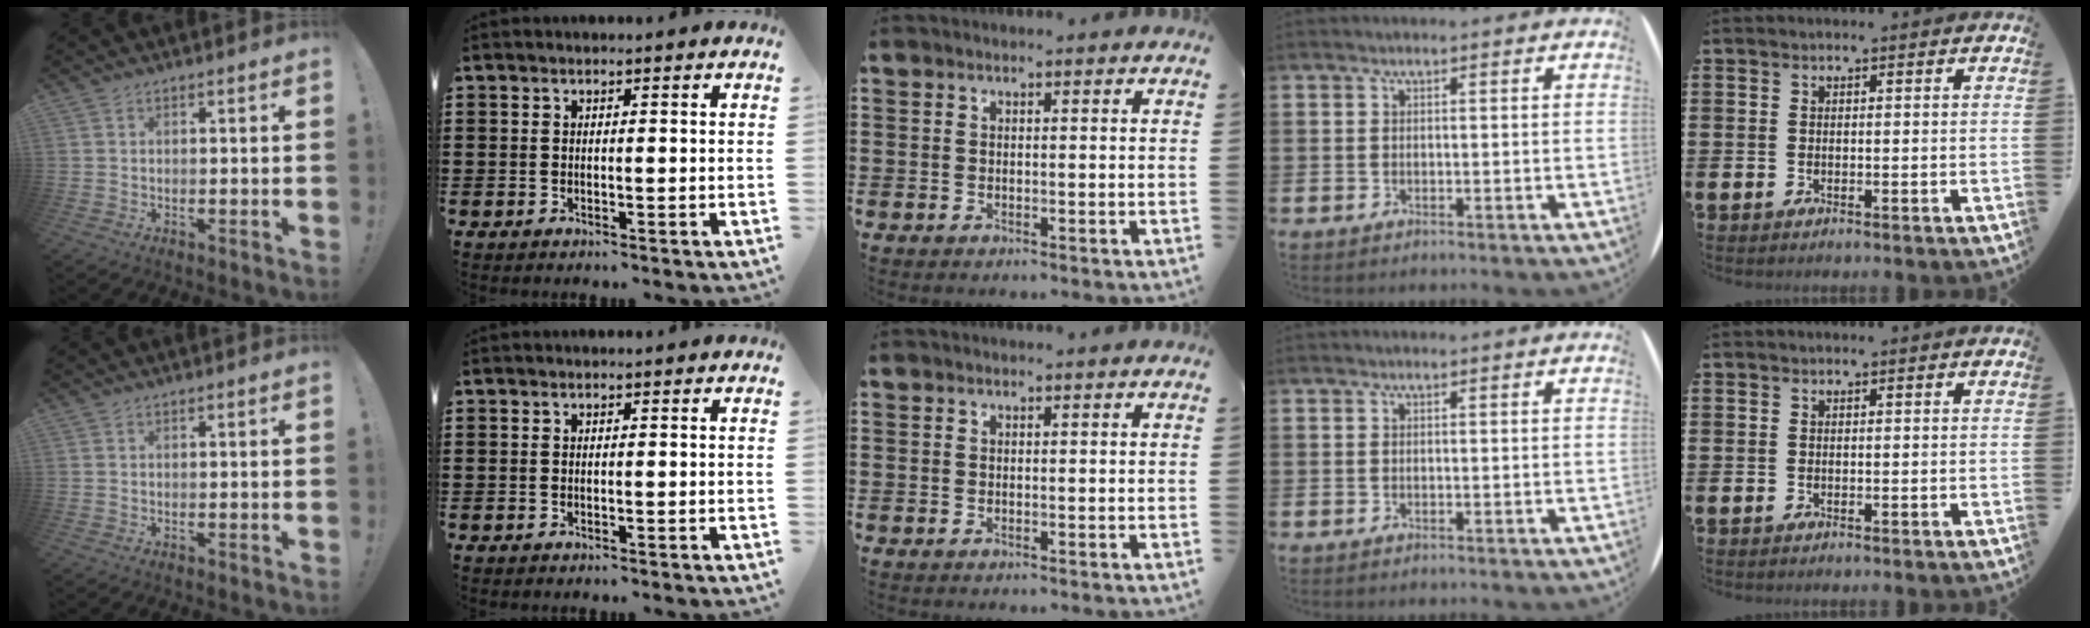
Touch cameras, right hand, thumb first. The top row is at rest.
{}